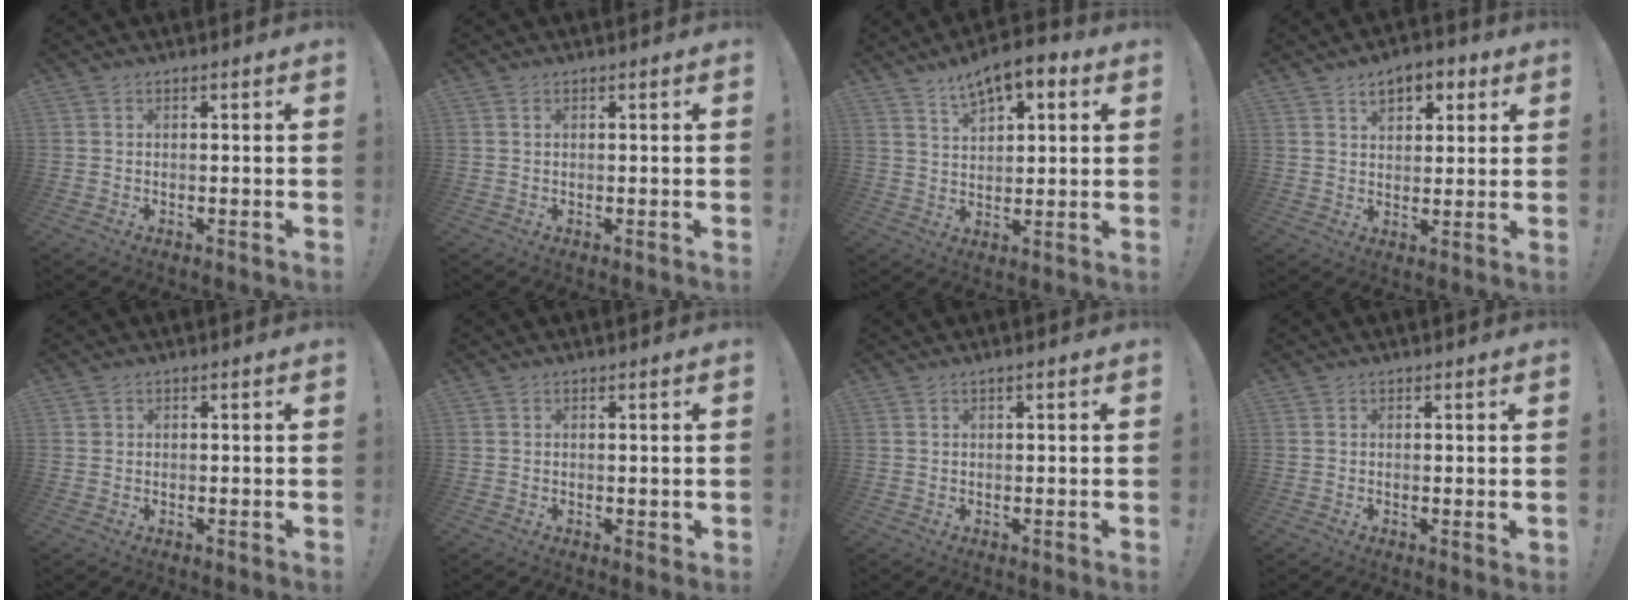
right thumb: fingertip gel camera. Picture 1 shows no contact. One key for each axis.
{"total": 0.6, "fx": 0.3, "fy": 0.2, "fz": 0.4, "tx": -0.014, "ty": 0.003, "tz": 0.008}
{"total": 9.0, "fx": 5.9, "fy": 4.0, "fz": 5.5, "tx": -0.089, "ty": -0.023, "tz": 0.107}
{"total": 7.9, "fx": 4.1, "fy": 5.0, "fz": 4.6, "tx": -0.057, "ty": -0.009, "tz": 0.073}
{"total": 0.8, "fx": 0.5, "fy": 0.6, "fz": 0.1, "tx": 0.001, "ty": 0.000, "tz": 0.009}
{"total": 1.2, "fx": 0.6, "fy": 0.8, "fz": 0.7, "tx": -0.008, "ty": 0.000, "tz": 0.010}
{"total": 0.8, "fx": 0.4, "fy": 0.0, "fz": 0.7, "tx": -0.019, "ty": 0.003, "tz": 0.008}
{"total": 1.0, "fx": 0.5, "fy": 0.3, "fz": 0.8, "tx": -0.002, "ty": -0.004, "tz": 0.006}